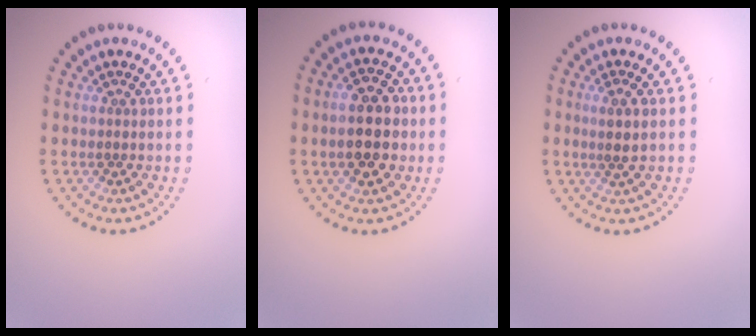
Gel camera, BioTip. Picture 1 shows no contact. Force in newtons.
{"total": 4.1, "press": 4.1, "slide": 0.3}
{"total": 1.5, "press": 1.2, "slide": 0.9}